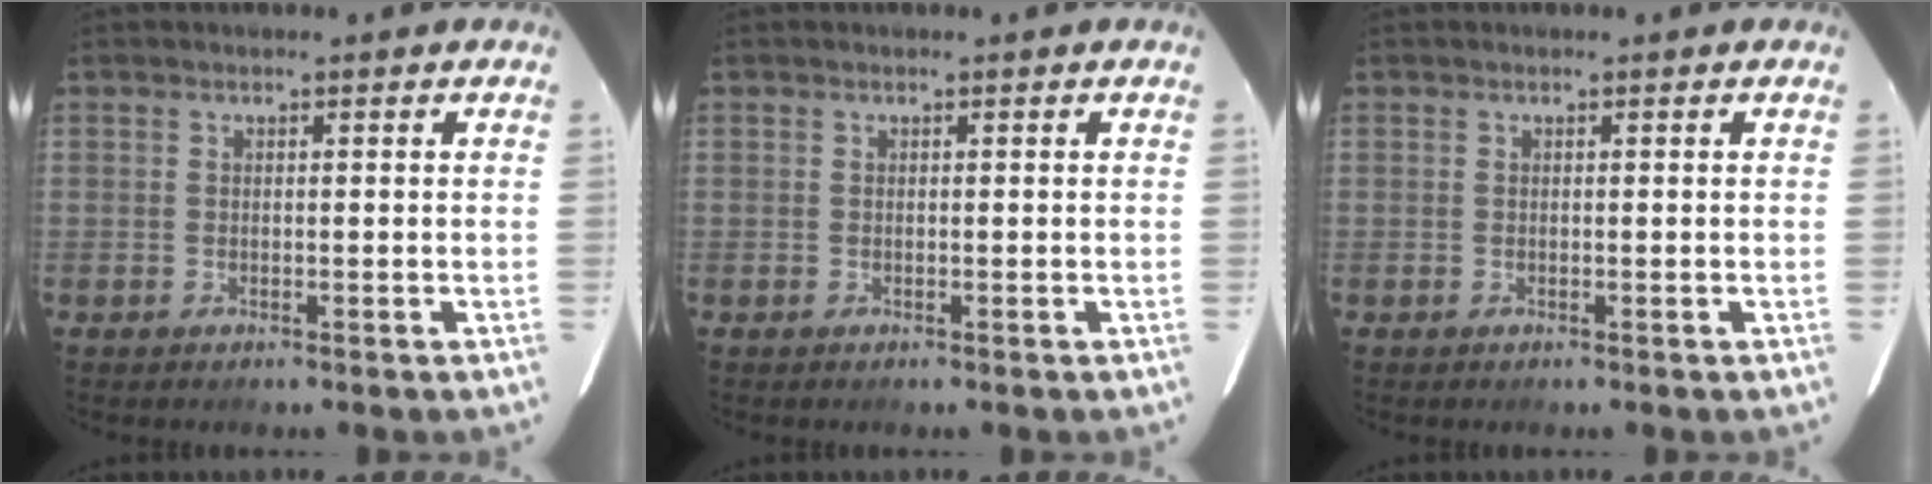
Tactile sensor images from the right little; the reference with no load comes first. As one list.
[{"total": 0.0}, {"total": 0.0}]